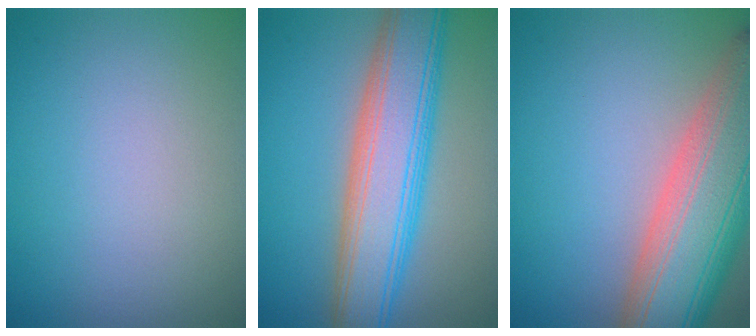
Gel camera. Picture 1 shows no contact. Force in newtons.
{"total": 9.1, "press": 9.1, "slide": 0.7}
{"total": 12.9, "press": 12.9, "slide": 0.6}